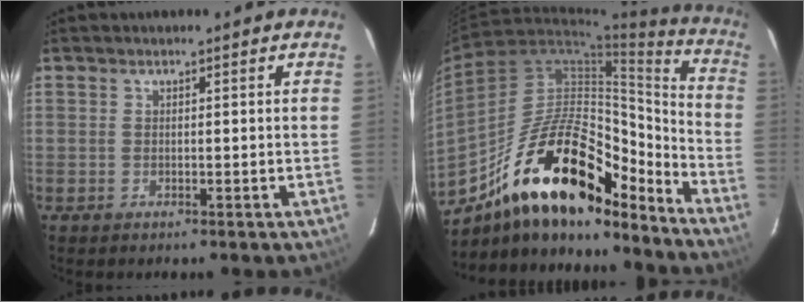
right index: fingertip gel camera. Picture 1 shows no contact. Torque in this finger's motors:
{"motor_torque": [1.44, -0.70, 1.05, 0.21]}